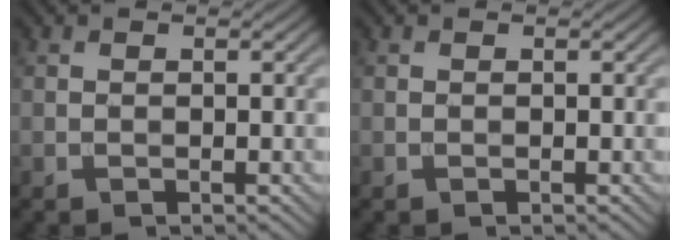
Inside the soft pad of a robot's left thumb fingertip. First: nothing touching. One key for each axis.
{"total": 0.0}